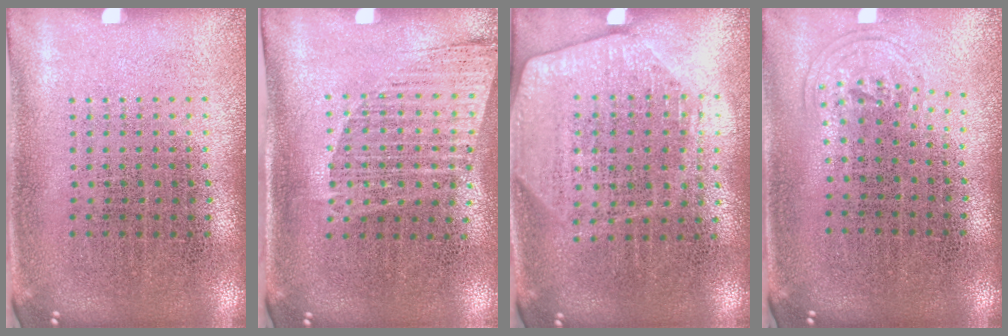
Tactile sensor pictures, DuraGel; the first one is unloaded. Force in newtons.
{"total": 1.2, "press": 1.0, "slide": 0.7}
{"total": 2.0, "press": 1.7, "slide": 0.9}
{"total": 0.9, "press": 0.6, "slide": 0.6}